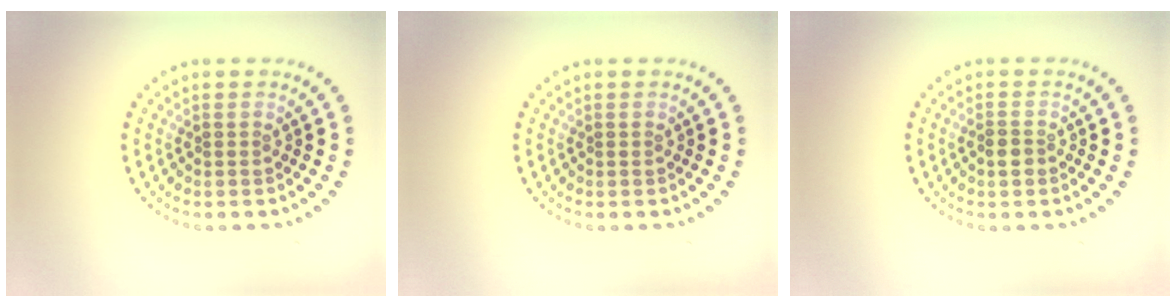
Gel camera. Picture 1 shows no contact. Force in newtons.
{"total": 0.0}
{"total": 1.4, "press": 1.3, "slide": 0.6}